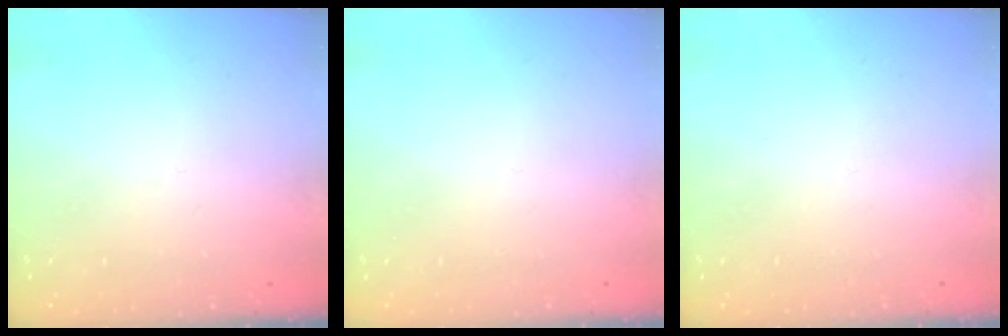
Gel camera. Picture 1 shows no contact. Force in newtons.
{"total": 1.6, "press": 1.6, "slide": 0.1}
{"total": 1.7, "press": 1.7, "slide": 0.1}